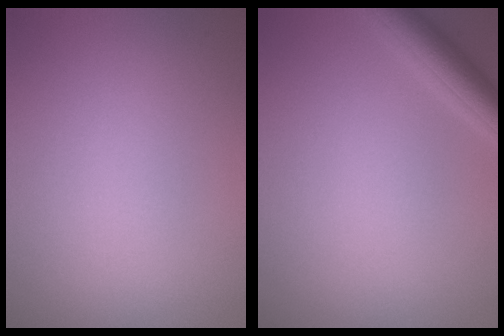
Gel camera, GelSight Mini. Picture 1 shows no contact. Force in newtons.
{"total": 3.5, "press": 3.5, "slide": 0.2}